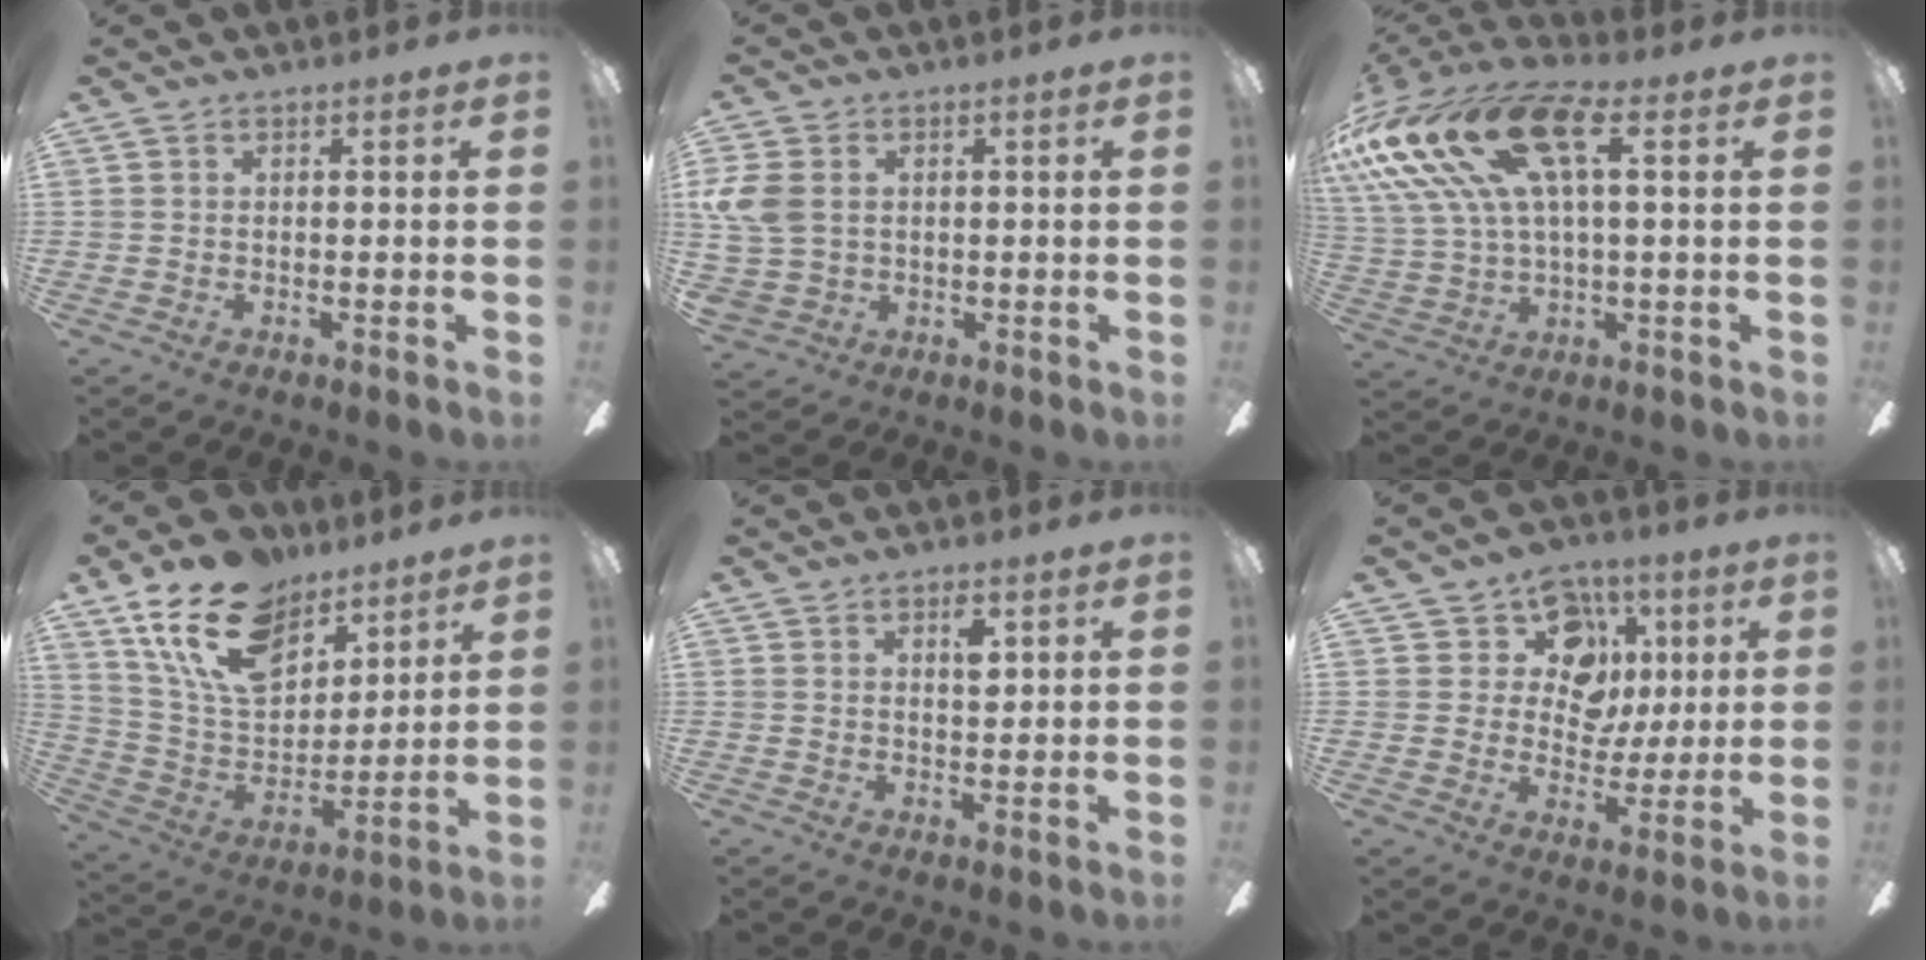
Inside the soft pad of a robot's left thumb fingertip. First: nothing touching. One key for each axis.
{"total": 9.2, "fx": 1.4, "fy": 7.1, "fz": 5.7, "tx": -0.140, "ty": 0.012, "tz": 0.032}
{"total": 22.2, "fx": 7.3, "fy": 10.9, "fz": 17.9, "tx": -0.375, "ty": -0.008, "tz": 0.126}
{"total": 20.2, "fx": 12.8, "fy": 11.5, "fz": 10.6, "tx": -0.196, "ty": -0.053, "tz": 0.236}
{"total": 3.6, "fx": 1.8, "fy": 1.7, "fz": 2.6, "tx": -0.032, "ty": -0.004, "tz": 0.024}
{"total": 13.5, "fx": 4.8, "fy": 10.9, "fz": 6.2, "tx": -0.089, "ty": -0.012, "tz": 0.091}